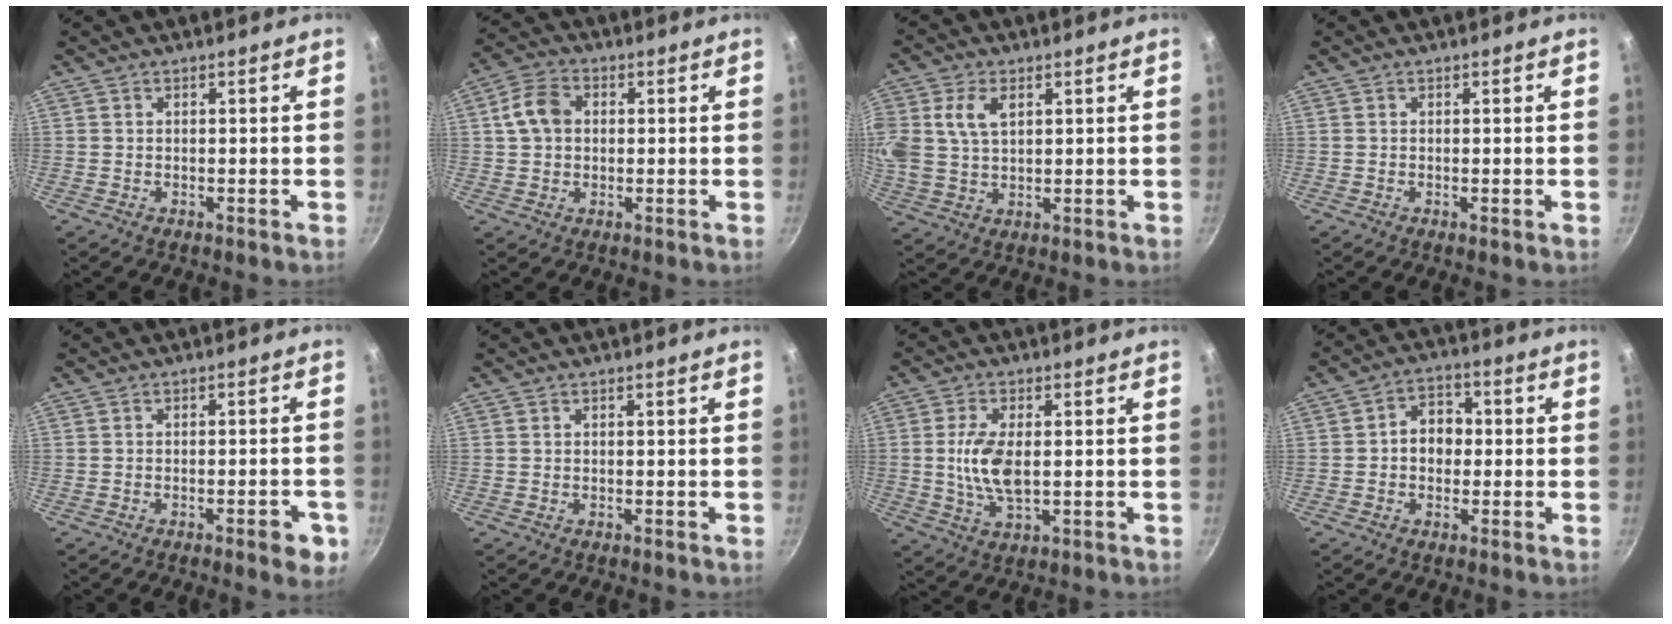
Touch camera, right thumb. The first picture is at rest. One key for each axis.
{"total": 7.0, "fx": 0.9, "fy": 5.4, "fz": 4.4, "tx": -0.071, "ty": 0.016, "tz": 0.007}
{"total": 11.1, "fx": 3.4, "fy": 7.5, "fz": 7.4, "tx": -0.159, "ty": 0.008, "tz": 0.067}
{"total": 0.0}
{"total": 5.1, "fx": -2.4, "fy": 1.6, "fz": 4.2, "tx": -0.041, "ty": 0.011, "tz": -0.027}
{"total": 0.0}
{"total": 8.4, "fx": 0.2, "fy": 4.1, "fz": 7.4, "tx": -0.147, "ty": -0.004, "tz": 0.006}
{"total": 6.7, "fx": -0.1, "fy": 5.3, "fz": 4.0, "tx": -0.024, "ty": 0.019, "tz": -0.008}